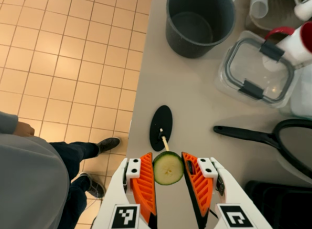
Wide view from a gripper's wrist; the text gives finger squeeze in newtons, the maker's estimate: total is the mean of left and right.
{"total": 7.3, "left": 7.6, "right": 7.0}